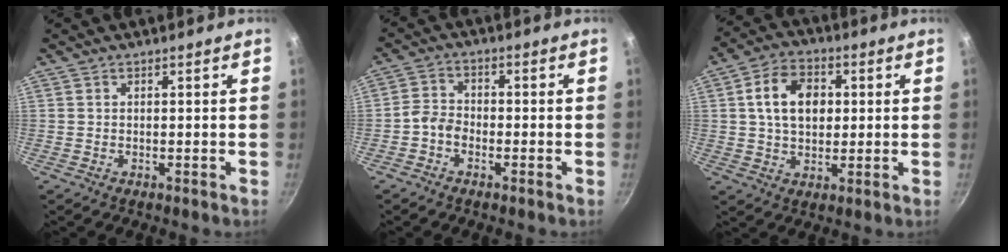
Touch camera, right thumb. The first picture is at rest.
{"total": 3.5, "force": [-2.0, 2.4, 1.6], "torque": [-0.030, 0.027, -0.046]}
{"total": 10.9, "force": [1.8, 7.7, 7.4], "torque": [-0.106, 0.010, 0.023]}